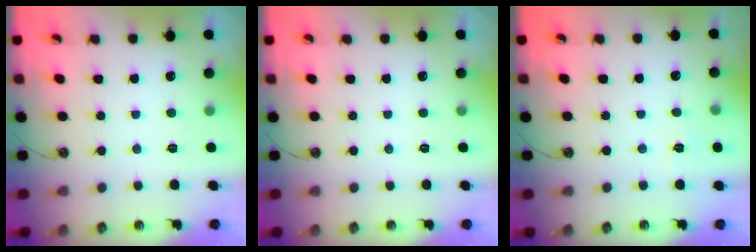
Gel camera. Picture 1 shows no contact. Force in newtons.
{"total": 0.0}
{"total": 4.1, "press": 4.1, "slide": 0.6}